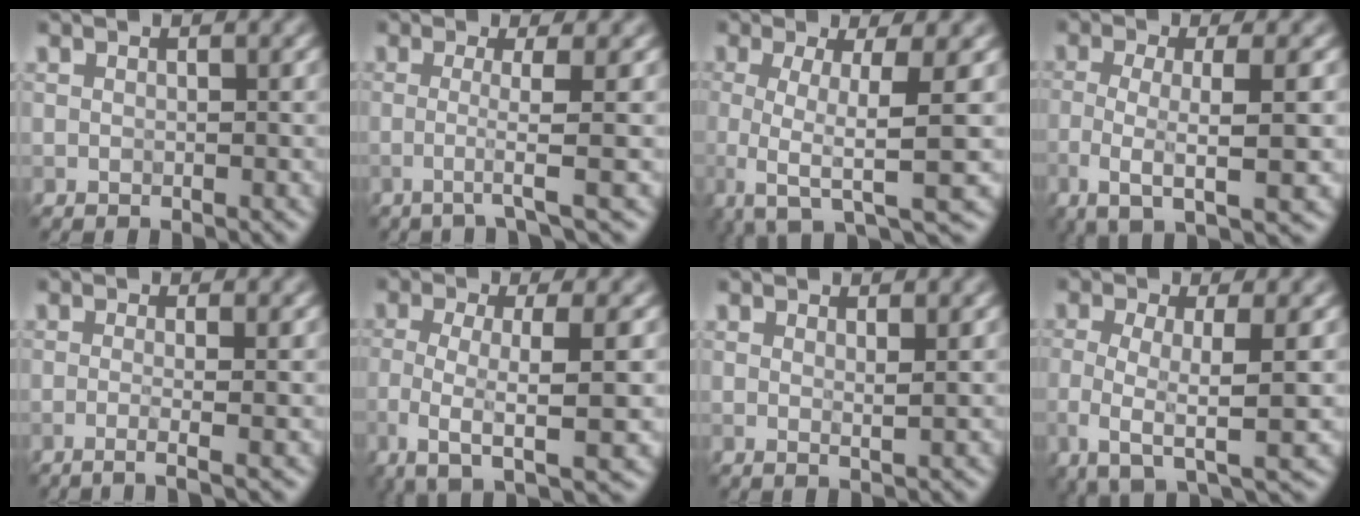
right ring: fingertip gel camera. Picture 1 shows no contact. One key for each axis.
{"total": 3.0, "fx": -0.5, "fy": 0.3, "fz": 2.9, "tx": -0.049, "ty": -0.007, "tz": -0.019}
{"total": 6.5, "fx": -1.2, "fy": 1.6, "fz": 6.2, "tx": -0.088, "ty": -0.015, "tz": -0.033}
{"total": 6.5, "fx": -1.7, "fy": 1.6, "fz": 6.0, "tx": -0.099, "ty": -0.007, "tz": -0.039}
{"total": 3.2, "fx": -0.5, "fy": 1.2, "fz": 2.9, "tx": -0.022, "ty": 0.000, "tz": -0.031}
{"total": 7.2, "fx": -2.3, "fy": 1.8, "fz": 6.6, "tx": -0.103, "ty": -0.005, "tz": -0.048}
{"total": 1.0, "fx": 0.6, "fy": 0.2, "fz": 0.8, "tx": -0.008, "ty": -0.002, "tz": 0.007}
{"total": 5.1, "fx": -0.8, "fy": 1.5, "fz": 4.8, "tx": -0.087, "ty": -0.012, "tz": -0.017}